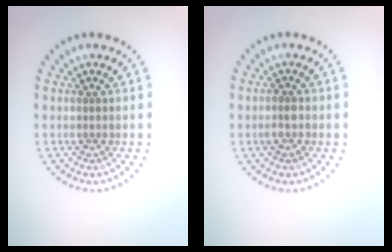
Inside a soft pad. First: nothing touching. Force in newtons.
{"total": 1.4, "press": 1.3, "slide": 0.5}